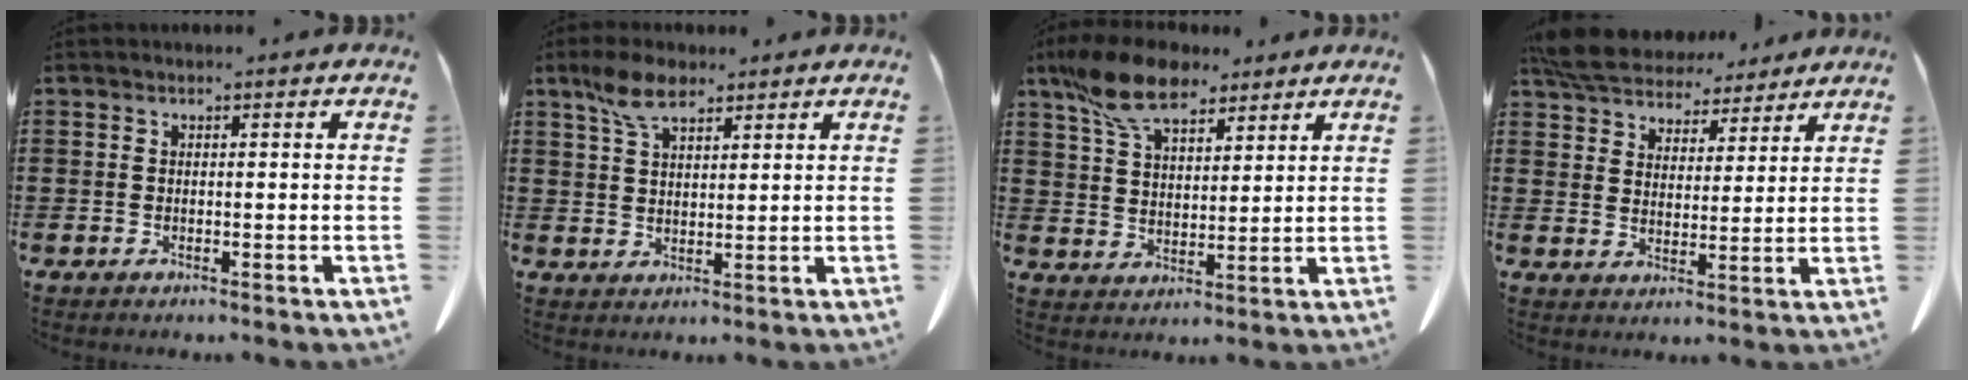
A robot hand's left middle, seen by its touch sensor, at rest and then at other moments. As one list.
[{"total": 5.7, "force": [3.7, 2.5, 3.6], "torque": [-0.081, 0.006, 0.069]}, {"total": 10.5, "force": [7.9, 4.2, 5.5], "torque": [-0.131, -0.008, 0.149]}, {"total": 6.8, "force": [6.4, 2.0, 1.2], "torque": [-0.055, -0.022, 0.119]}]